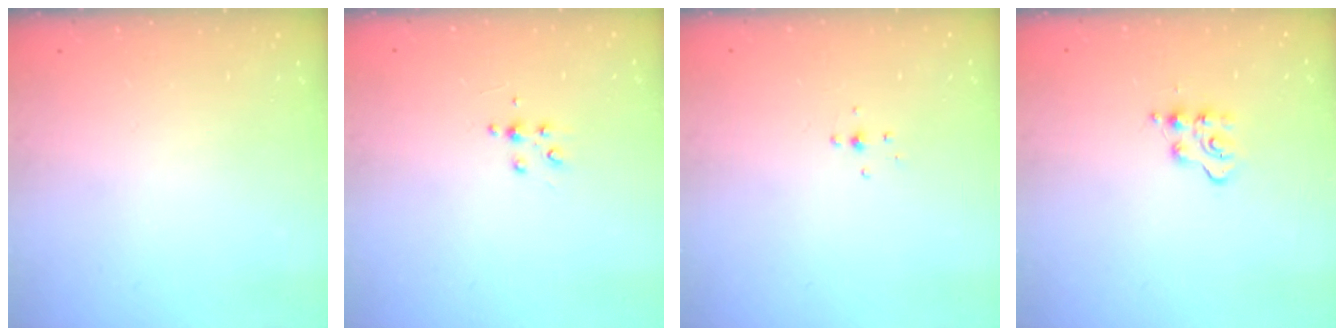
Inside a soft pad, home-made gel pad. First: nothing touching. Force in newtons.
{"total": 4.3, "press": 4.3, "slide": 0.5}
{"total": 3.9, "press": 3.8, "slide": 0.8}
{"total": 5.8, "press": 5.8, "slide": 0.6}